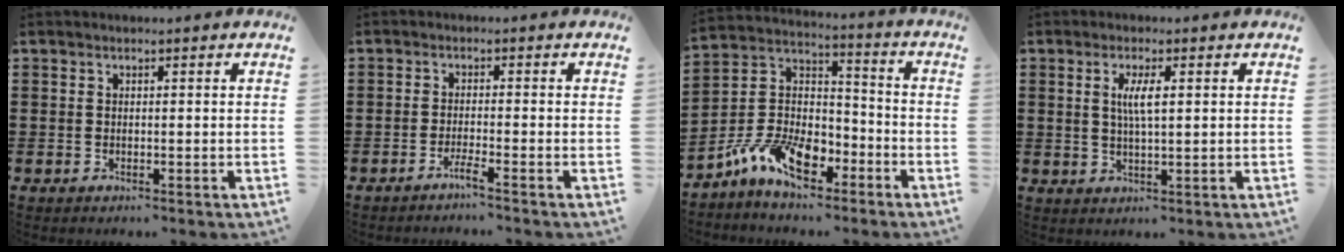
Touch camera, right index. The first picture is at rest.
{"total": 2.1, "force": [-1.7, -0.3, 1.3], "torque": [-0.022, 0.000, -0.031]}
{"total": 9.9, "force": [-6.2, 5.3, 5.7], "torque": [-0.141, 0.011, -0.124]}
{"total": 3.7, "force": [0.8, 0.7, 3.6], "torque": [-0.072, 0.003, 0.011]}